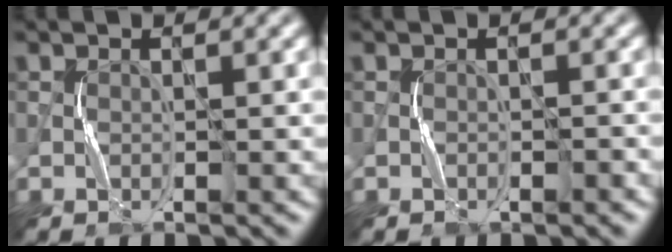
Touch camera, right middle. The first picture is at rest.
{"total": 0.7, "force": [-0.4, 0.4, 0.4], "torque": [-0.006, 0.002, -0.007]}